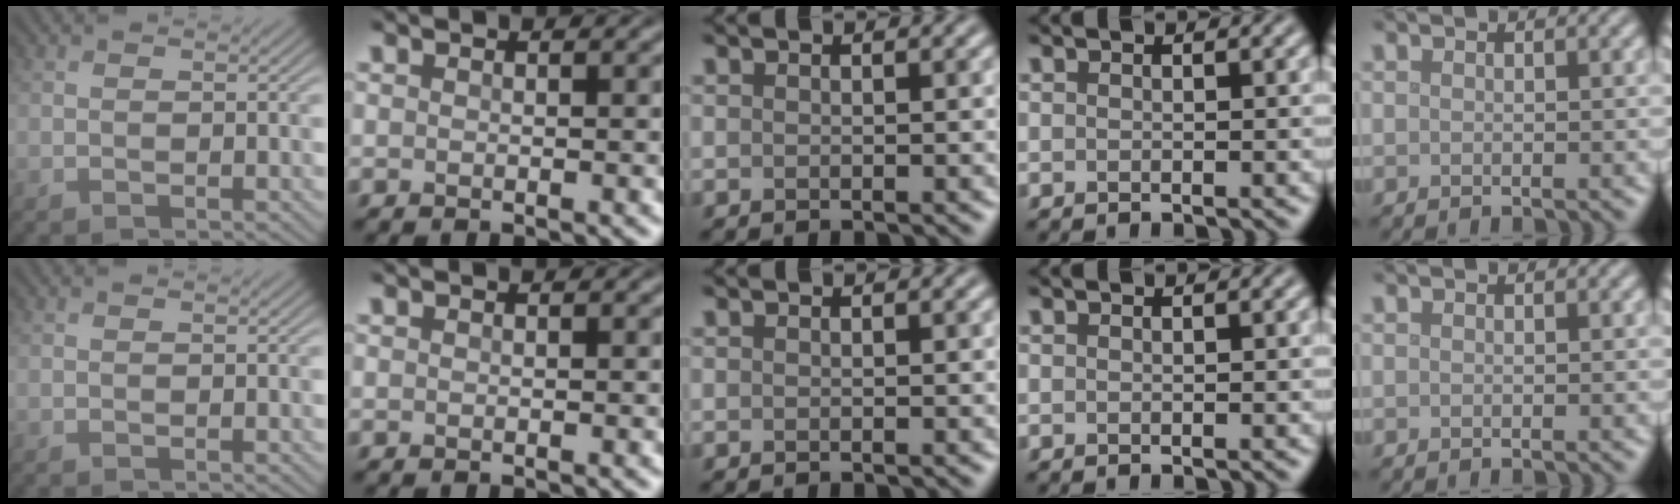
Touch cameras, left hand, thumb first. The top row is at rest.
{}